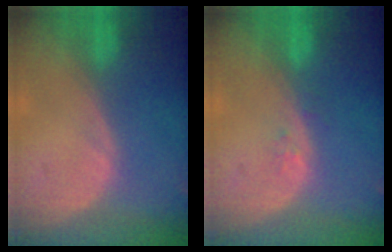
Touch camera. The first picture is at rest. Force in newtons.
{"total": 0.9, "press": 0.9, "slide": 0.2}